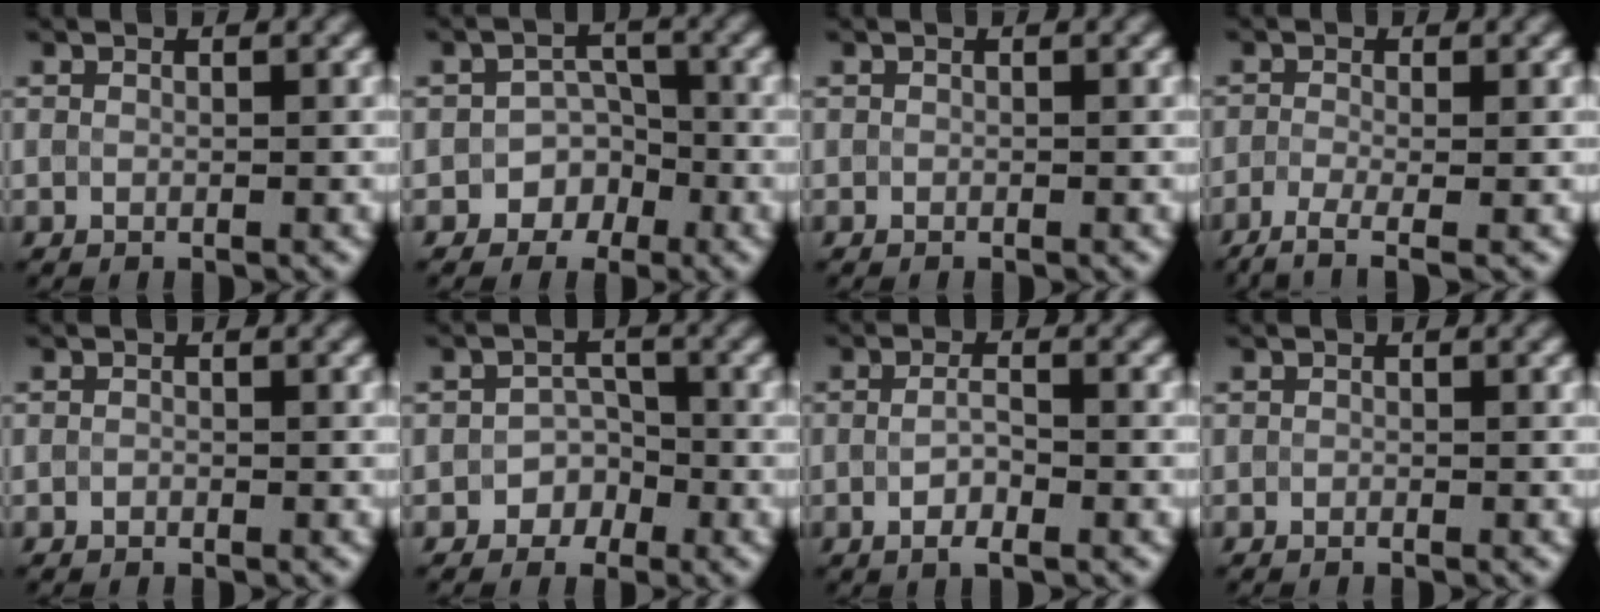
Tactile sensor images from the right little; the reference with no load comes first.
{"total": 3.3, "force": [-2.5, 2.1, -0.2], "torque": [0.034, 0.014, -0.046]}
{"total": 0.6, "force": [-0.5, -0.2, -0.3], "torque": [0.006, -0.006, 0.001]}
{"total": 3.2, "force": [-2.6, 0.3, 1.8], "torque": [-0.031, -0.004, -0.050]}
{"total": 1.2, "force": [-0.9, -0.2, -0.7], "torque": [0.005, -0.001, -0.010]}
{"total": 2.2, "force": [-1.8, 1.3, -0.4], "torque": [0.012, 0.005, -0.027]}
{"total": 1.6, "force": [-1.2, 0.0, 1.0], "torque": [-0.024, -0.004, -0.015]}
{"total": 0.9, "force": [-0.8, -0.3, -0.3], "torque": [0.004, -0.009, -0.005]}